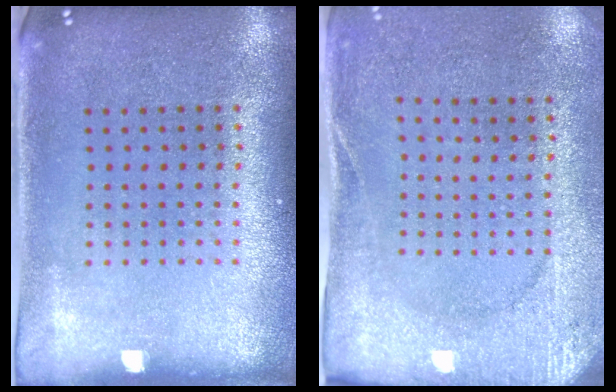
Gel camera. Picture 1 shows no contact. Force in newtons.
{"total": 2.7, "press": 2.3, "slide": 1.3}